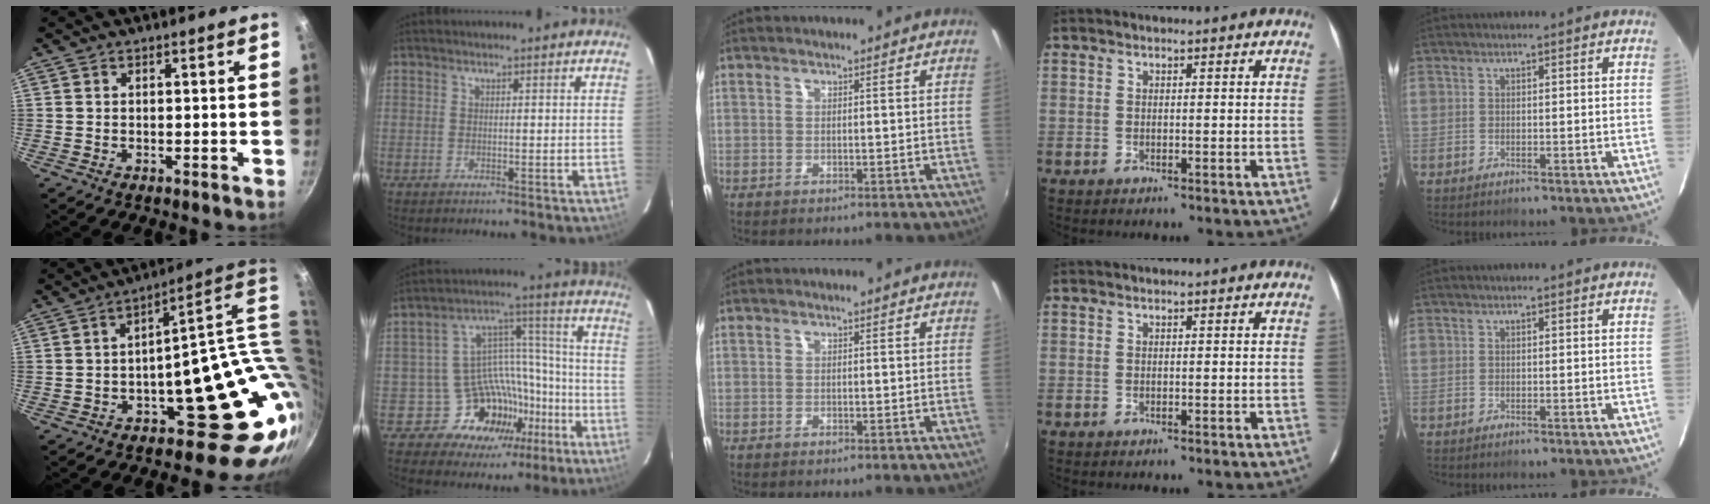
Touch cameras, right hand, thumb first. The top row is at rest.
{"thumb": {"total": 22.7, "force": [1.8, 11.8, 19.3], "torque": [-0.176, -0.004, 0.051]}, "index": {"total": 15.5, "force": [-9.3, 11.4, 5.0], "torque": [-0.083, 0.059, -0.126]}}